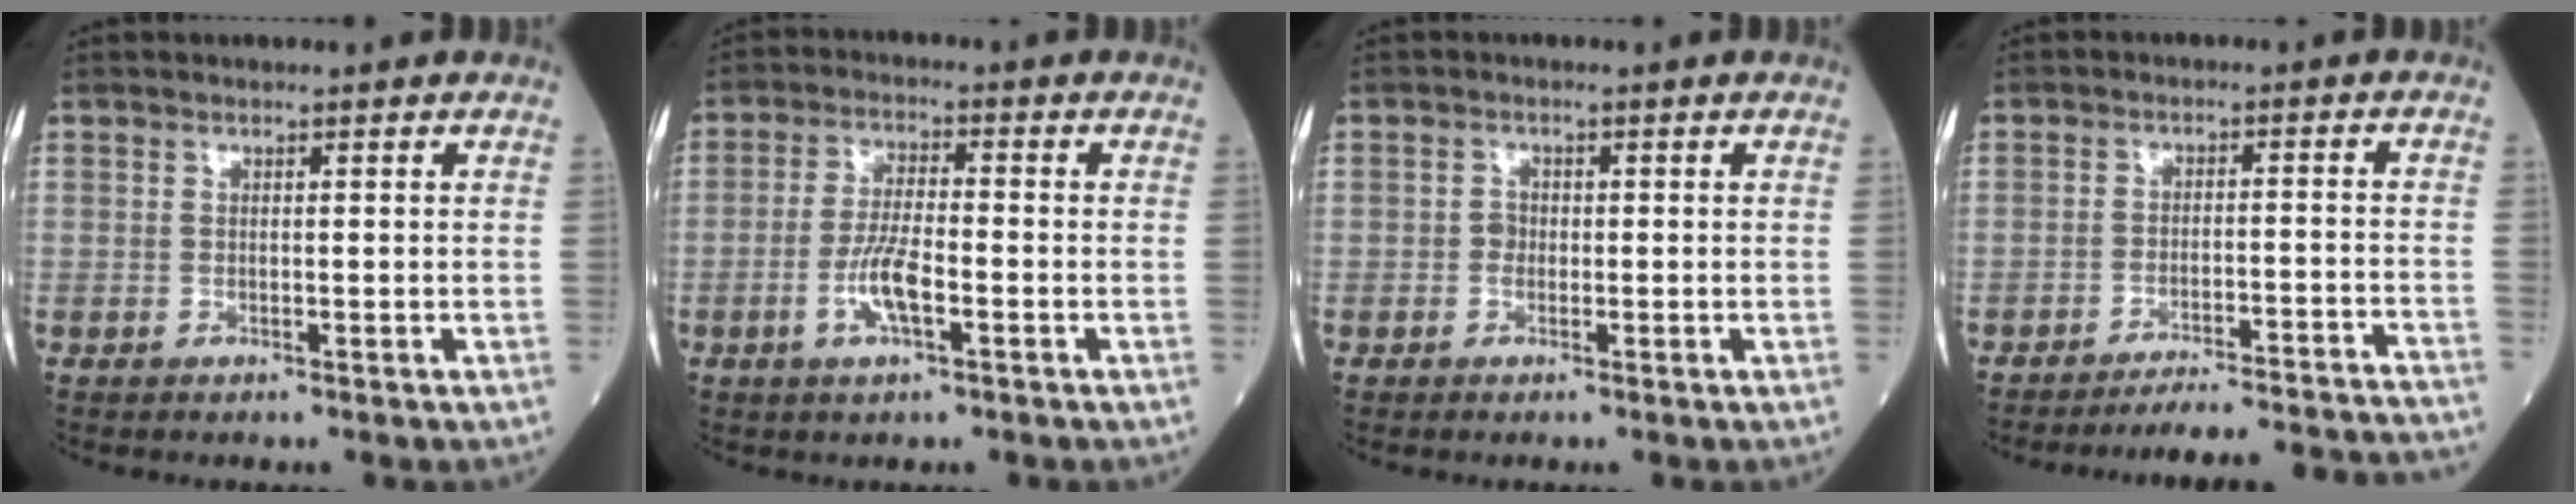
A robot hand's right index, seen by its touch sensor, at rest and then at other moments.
{"total": 6.0, "force": [-2.2, 1.3, 5.5], "torque": [-0.111, 0.001, -0.044]}
{"total": 1.4, "force": [-0.3, 1.1, 0.7], "torque": [-0.009, 0.005, -0.007]}
{"total": 18.9, "force": [-18.3, -0.5, 4.5], "torque": [-0.030, -0.007, -0.231]}